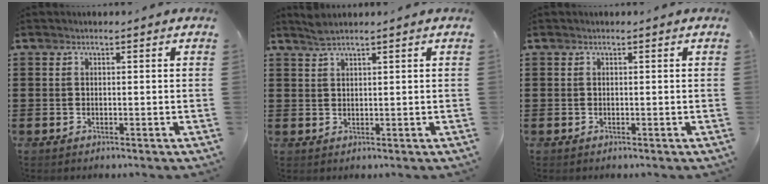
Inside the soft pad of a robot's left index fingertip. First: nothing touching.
{"total": 2.0, "force": [1.7, 0.1, 1.0], "torque": [-0.022, 0.000, 0.032]}
{"total": 0.0}